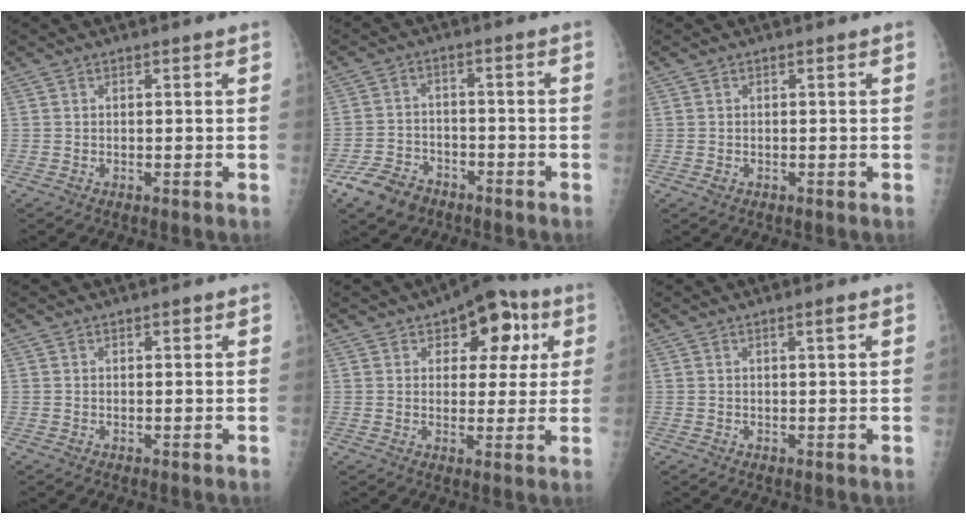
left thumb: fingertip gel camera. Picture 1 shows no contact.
{"total": 7.8, "force": [-5.4, 4.9, 2.8], "torque": [-0.044, 0.025, -0.097]}
{"total": 1.0, "force": [-0.4, 0.7, 0.4], "torque": [-0.006, 0.002, -0.006]}
{"total": 0.8, "force": [0.5, 0.4, 0.5], "torque": [-0.002, -0.001, 0.006]}
{"total": 12.1, "force": [5.0, 7.0, 8.5], "torque": [-0.056, -0.001, 0.062]}
{"total": 1.3, "force": [0.6, 0.1, 1.1], "torque": [-0.018, -0.001, 0.010]}